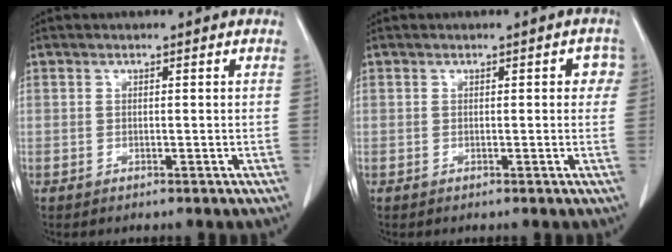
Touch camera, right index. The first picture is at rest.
{"total": 2.1, "force": [0.4, 1.1, 1.8], "torque": [-0.009, 0.010, 0.000]}